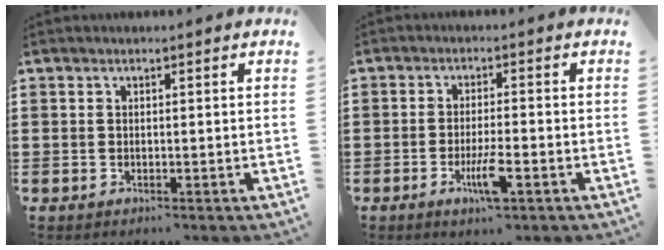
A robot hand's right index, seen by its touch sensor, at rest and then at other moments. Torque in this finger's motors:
{"motor_torque": [0.22, -0.13, 0.10, 0.06]}